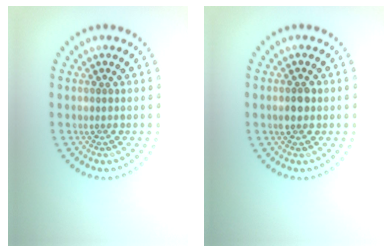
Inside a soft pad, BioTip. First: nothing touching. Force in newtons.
{"total": 2.2, "press": 2.2, "slide": 0.1}